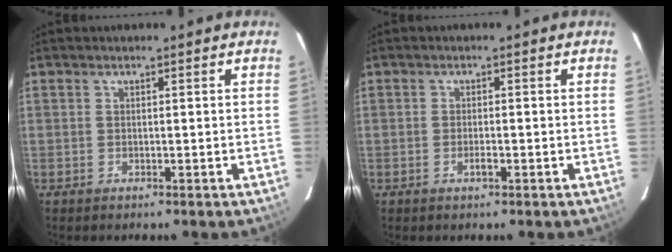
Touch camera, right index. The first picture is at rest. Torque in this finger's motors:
{"motor_torque": [-0.12, 0.03, -0.01, 0.00]}